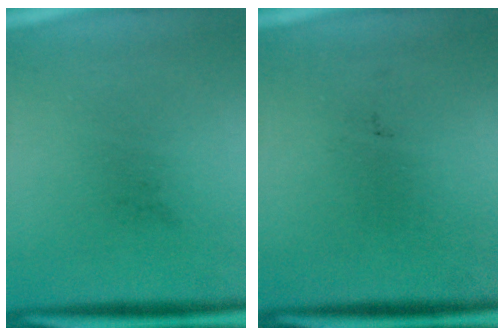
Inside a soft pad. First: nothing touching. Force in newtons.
{"total": 0.0}